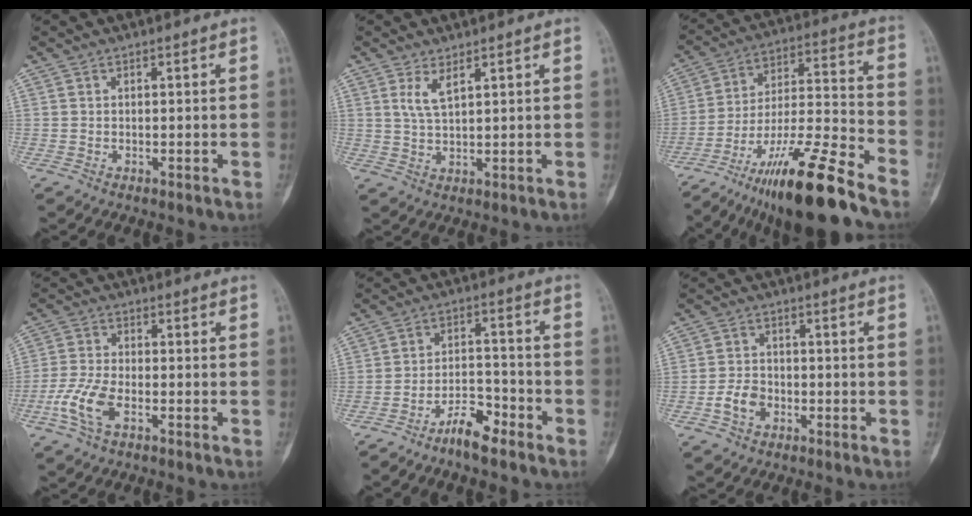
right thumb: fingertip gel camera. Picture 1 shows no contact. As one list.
[{"total": 3.7, "force": [1.9, 1.2, 2.9], "torque": [-0.061, -0.012, 0.046]}, {"total": 20.8, "force": [-15.0, 2.7, 14.2], "torque": [-0.255, 0.065, -0.260]}, {"total": 7.4, "force": [-3.1, 3.4, 5.9], "torque": [-0.141, 0.011, -0.064]}, {"total": 6.7, "force": [-5.2, 1.9, 3.9], "torque": [-0.063, 0.043, -0.096]}, {"total": 4.7, "force": [-1.8, 3.4, 2.8], "torque": [-0.044, 0.015, -0.036]}]